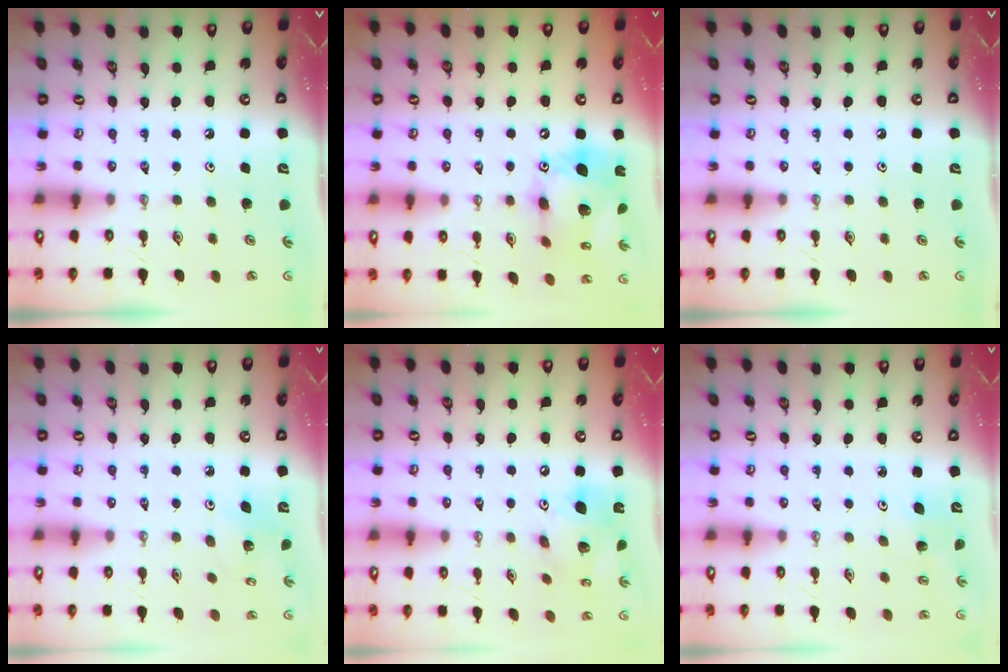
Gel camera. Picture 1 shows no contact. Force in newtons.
{"total": 16.5, "press": 16.5, "slide": 1.6}
{"total": 0.0}
{"total": 3.7, "press": 3.6, "slide": 0.3}
{"total": 16.8, "press": 16.4, "slide": 3.4}
{"total": 2.8, "press": 2.5, "slide": 1.3}